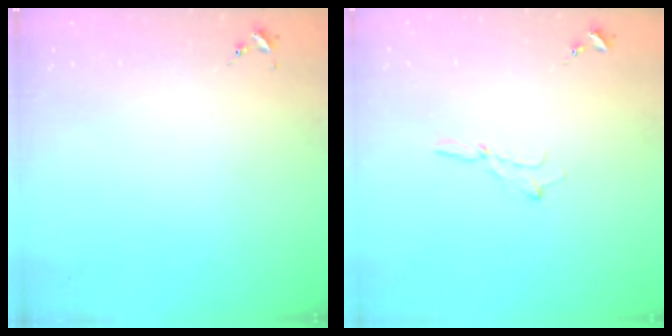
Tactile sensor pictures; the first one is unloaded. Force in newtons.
{"total": 2.9, "press": 2.9, "slide": 0.2}